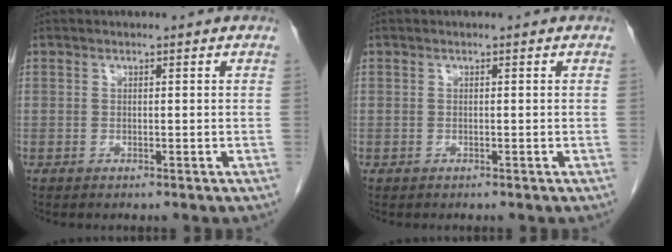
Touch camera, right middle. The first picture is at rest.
{"total": 0.0}